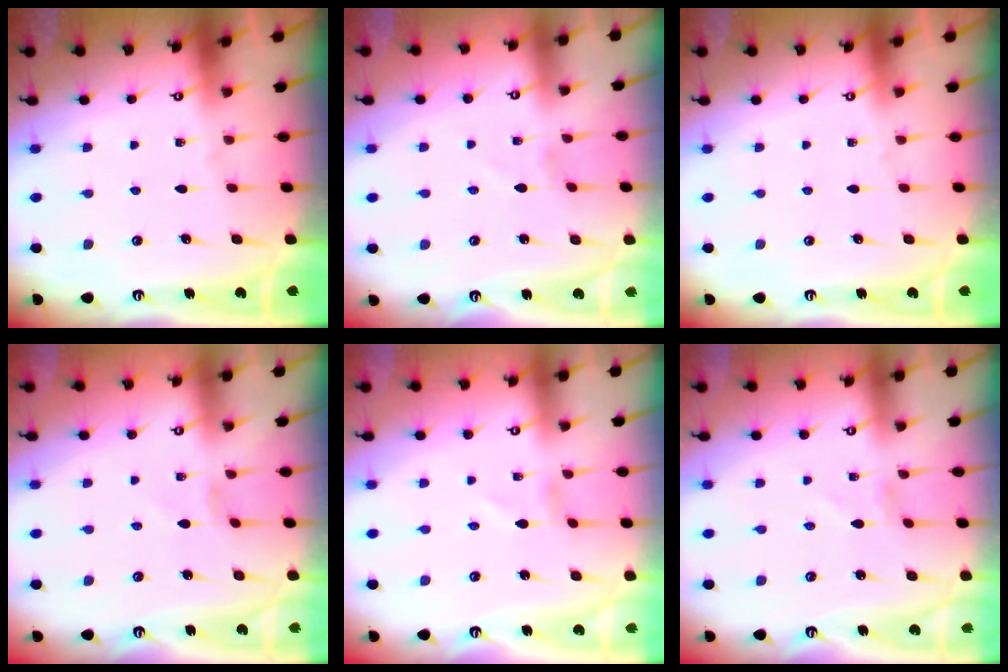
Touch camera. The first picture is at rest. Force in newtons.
{"total": 1.3, "press": 1.3, "slide": 0.1}
{"total": 0.0}
{"total": 0.0}
{"total": 1.3, "press": 1.3, "slide": 0.1}
{"total": 1.0, "press": 1.0, "slide": 0.1}